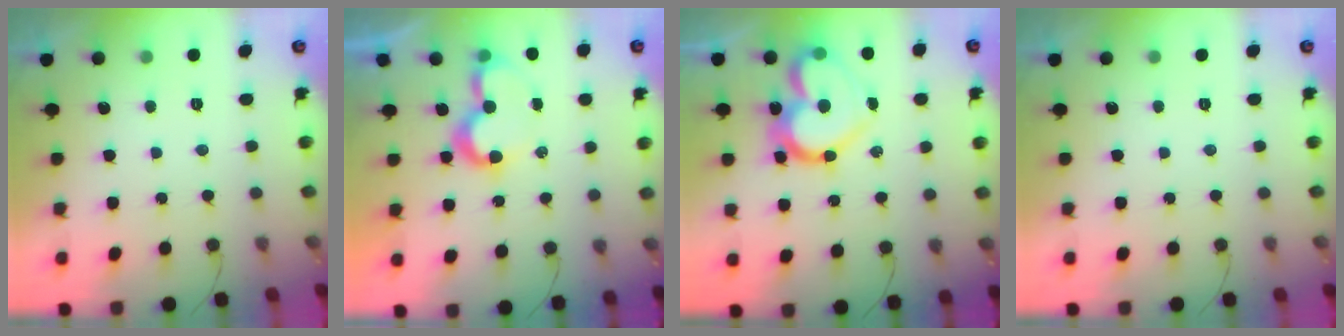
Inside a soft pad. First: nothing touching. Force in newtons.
{"total": 7.7, "press": 7.7, "slide": 0.7}
{"total": 18.6, "press": 18.5, "slide": 2.0}
{"total": 0.0}